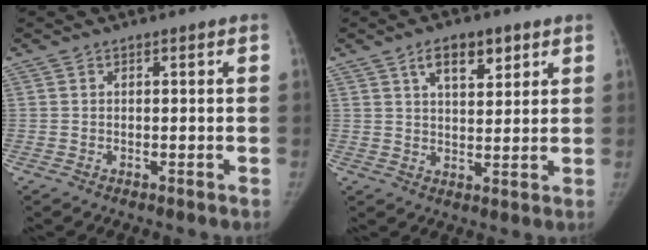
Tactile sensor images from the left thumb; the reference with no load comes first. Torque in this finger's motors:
{"motor_torque": [0.20, 0.00, 0.63, -0.75, 0.10]}